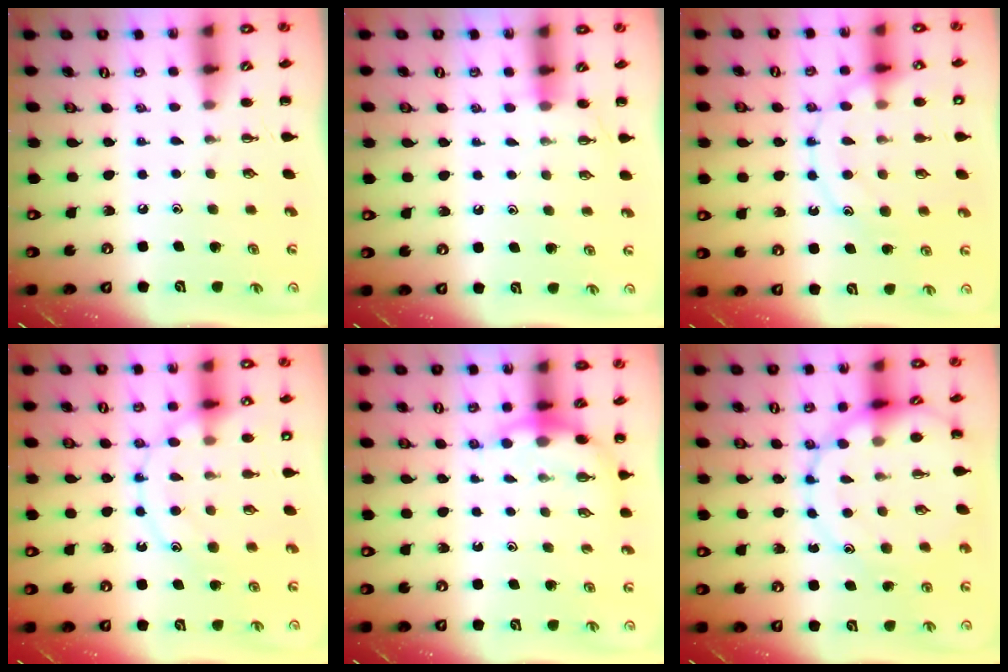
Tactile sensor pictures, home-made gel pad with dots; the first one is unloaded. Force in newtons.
{"total": 4.1, "press": 3.9, "slide": 1.0}
{"total": 13.5, "press": 13.4, "slide": 1.1}
{"total": 13.5, "press": 13.4, "slide": 1.1}
{"total": 5.4, "press": 5.4, "slide": 0.6}
{"total": 13.9, "press": 13.8, "slide": 1.1}